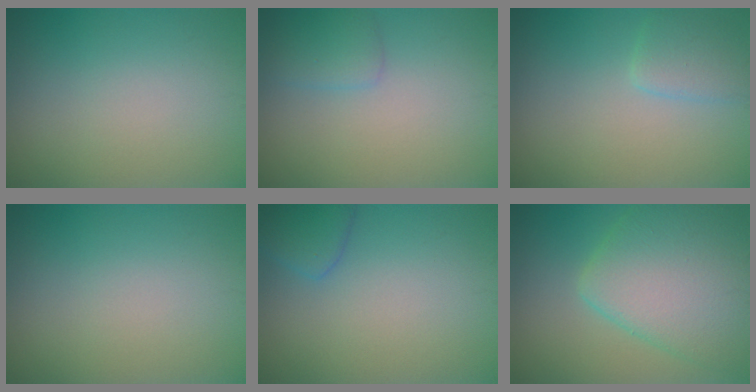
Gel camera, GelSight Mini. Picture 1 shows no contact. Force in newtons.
{"total": 1.6, "press": 1.6, "slide": 0.1}
{"total": 2.1, "press": 2.1, "slide": 0.2}
{"total": 0.0}
{"total": 2.4, "press": 2.4, "slide": 0.2}
{"total": 8.1, "press": 8.1, "slide": 0.3}